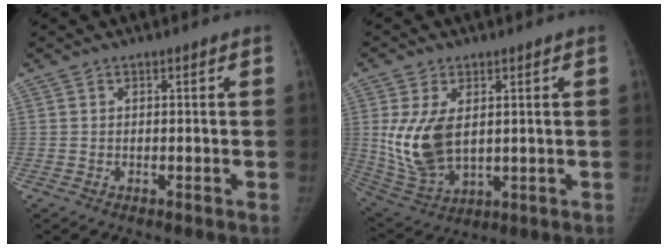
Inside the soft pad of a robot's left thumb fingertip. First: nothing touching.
{"total": 12.5, "force": [1.6, 7.5, 9.9], "torque": [-0.189, -0.015, 0.047]}